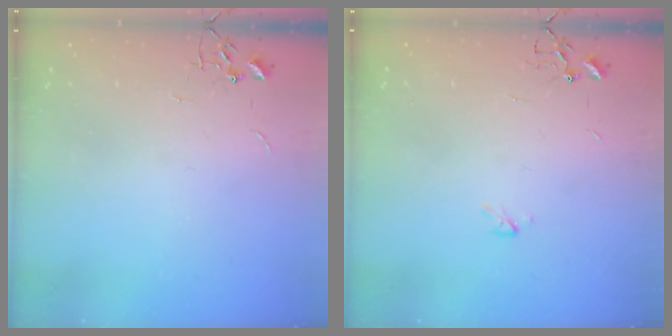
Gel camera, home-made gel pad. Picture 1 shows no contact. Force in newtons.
{"total": 2.2, "press": 2.2, "slide": 0.4}